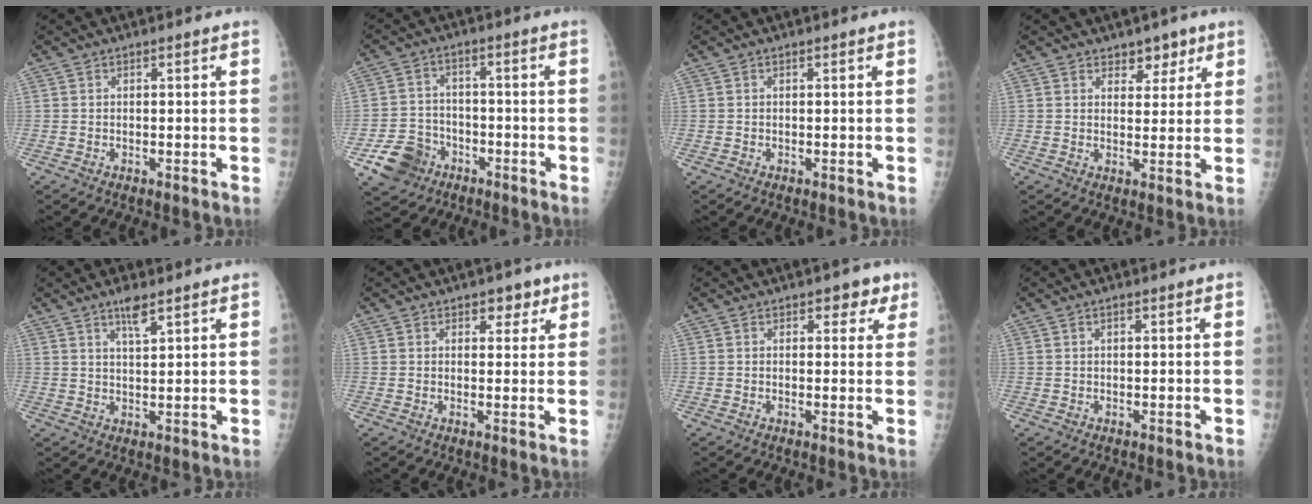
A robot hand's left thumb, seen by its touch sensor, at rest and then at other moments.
{"total": 8.5, "force": [-4.5, 6.8, 2.6], "torque": [-0.031, 0.027, -0.076]}
{"total": 0.0}
{"total": 4.3, "force": [2.8, 2.6, 1.7], "torque": [0.007, -0.016, 0.041]}
{"total": 4.2, "force": [2.8, 1.0, 3.0], "torque": [-0.048, -0.016, 0.052]}
{"total": 3.7, "force": [2.2, 2.3, 1.9], "torque": [0.004, -0.009, 0.026]}
{"total": 3.7, "force": [2.1, 2.3, 2.0], "torque": [0.007, -0.005, 0.019]}
{"total": 0.8, "force": [0.3, 0.3, 0.6], "torque": [-0.007, 0.001, 0.006]}